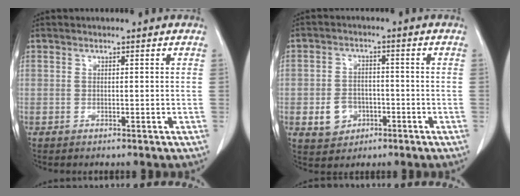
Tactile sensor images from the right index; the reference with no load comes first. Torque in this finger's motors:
{"motor_torque": [0.01, 0.02, -0.22, -0.09]}